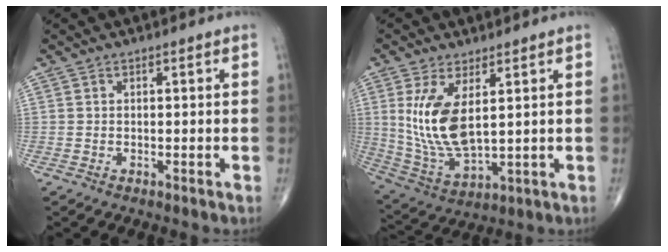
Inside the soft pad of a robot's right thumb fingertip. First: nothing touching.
{"total": 12.4, "force": [2.9, 5.4, 10.8], "torque": [-0.220, -0.025, 0.075]}